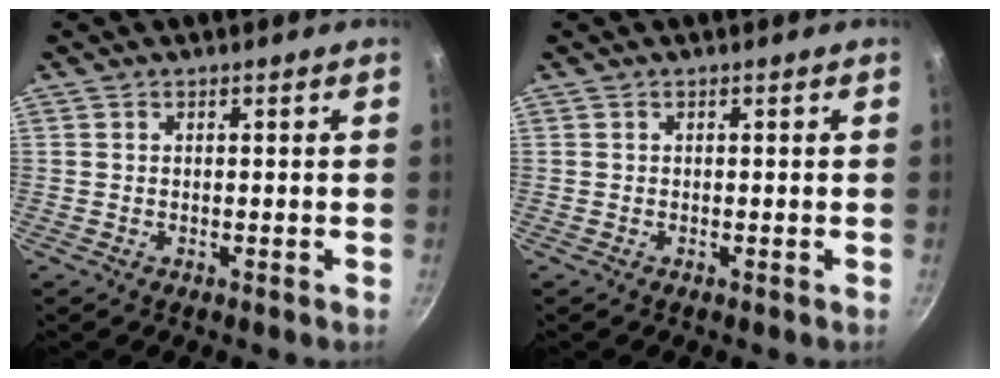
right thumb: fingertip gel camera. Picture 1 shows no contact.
{"total": 0.0}